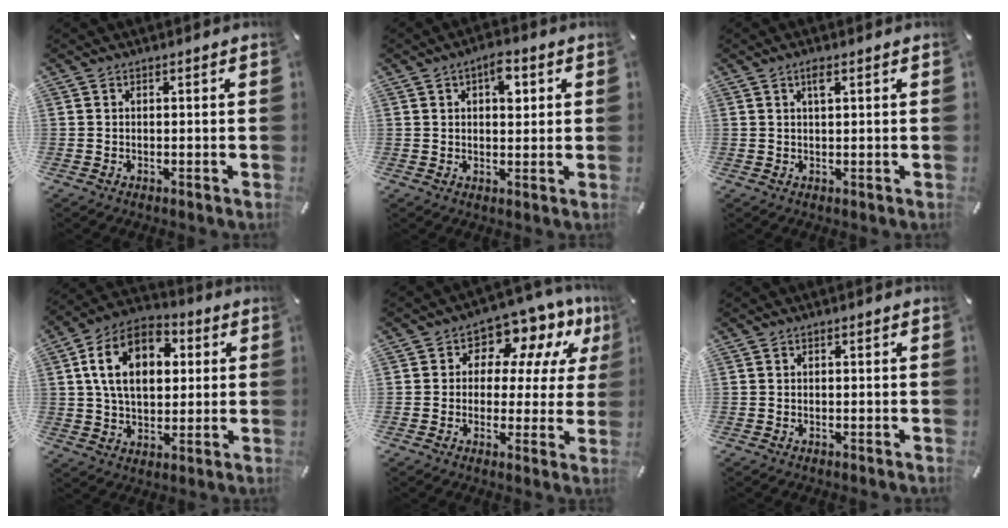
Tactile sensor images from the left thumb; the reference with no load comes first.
{"total": 5.6, "force": [1.8, 3.1, 4.3], "torque": [-0.050, -0.006, 0.021]}
{"total": 2.0, "force": [0.9, 0.5, 1.7], "torque": [-0.037, 0.003, 0.014]}
{"total": 15.5, "force": [3.9, 10.3, 10.8], "torque": [-0.202, 0.010, 0.068]}
{"total": 9.0, "force": [5.6, 5.8, 3.9], "torque": [-0.068, -0.046, 0.102]}
{"total": 0.0}